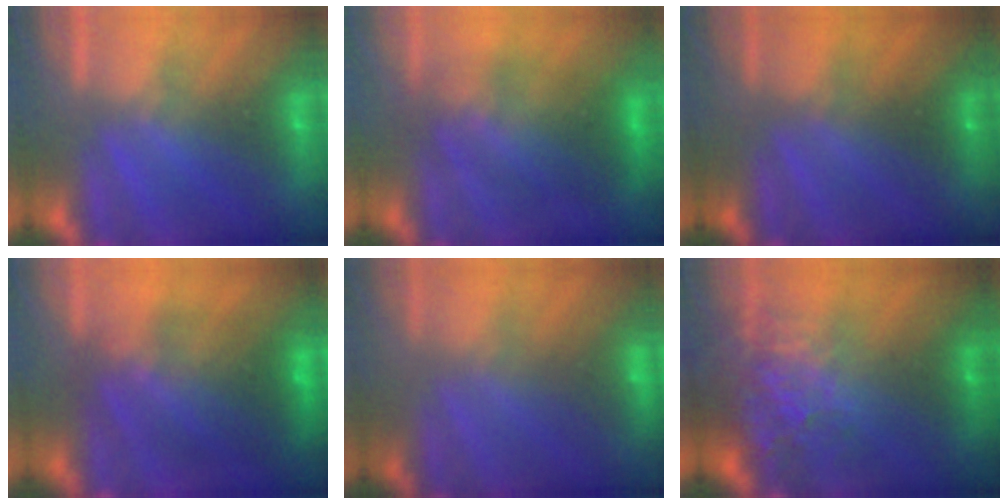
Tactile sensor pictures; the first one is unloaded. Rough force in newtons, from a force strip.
{"total": 3.7}
{"total": 2.0}
{"total": 6.9}
{"total": 2.4}
{"total": 6.9}